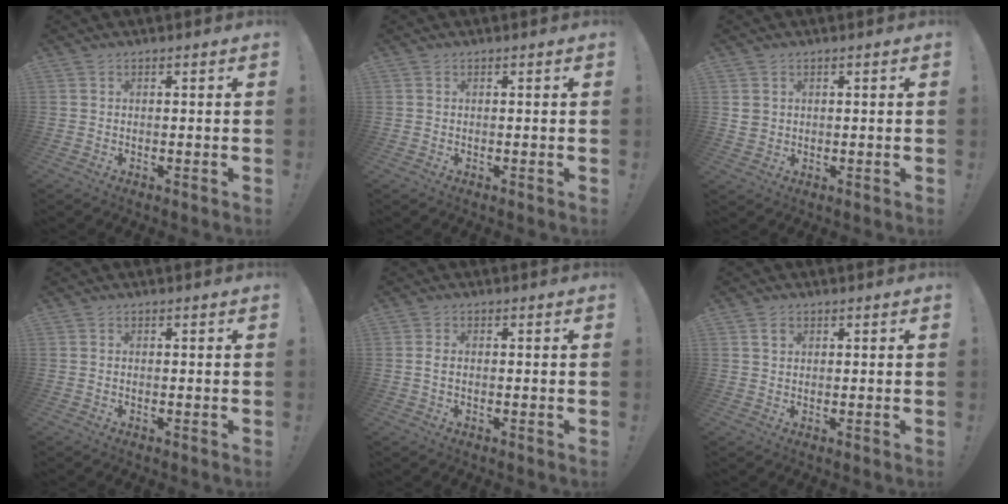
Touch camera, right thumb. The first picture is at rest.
{"total": 0.0}
{"total": 2.9, "force": [1.0, 2.5, 1.1], "torque": [-0.022, 0.003, 0.022]}
{"total": 0.0}
{"total": 1.9, "force": [-0.1, 0.9, 1.6], "torque": [-0.038, 0.008, 0.000]}
{"total": 2.1, "force": [0.8, 1.6, 1.0], "torque": [-0.010, 0.000, 0.013]}